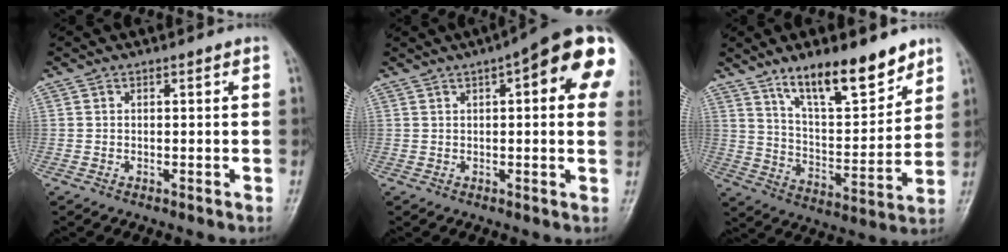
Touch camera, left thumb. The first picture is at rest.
{"total": 16.2, "force": [5.6, 4.7, 14.4], "torque": [-0.175, 0.009, 0.059]}
{"total": 15.7, "force": [11.0, 5.1, 9.9], "torque": [-0.125, -0.072, 0.193]}